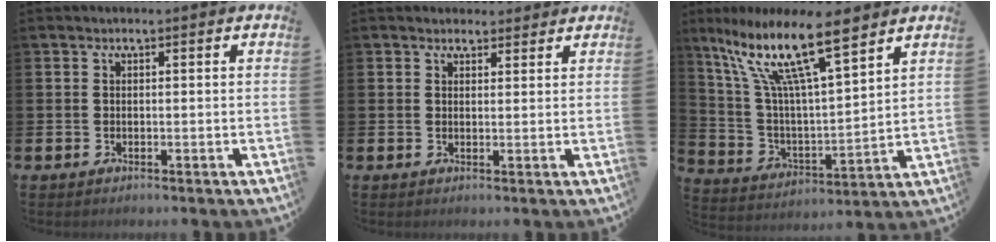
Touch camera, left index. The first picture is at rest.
{"total": 2.2, "force": [2.0, 0.9, -0.1], "torque": [0.011, -0.006, 0.036]}
{"total": 14.6, "force": [10.0, 3.7, 9.9], "torque": [-0.210, -0.048, 0.168]}